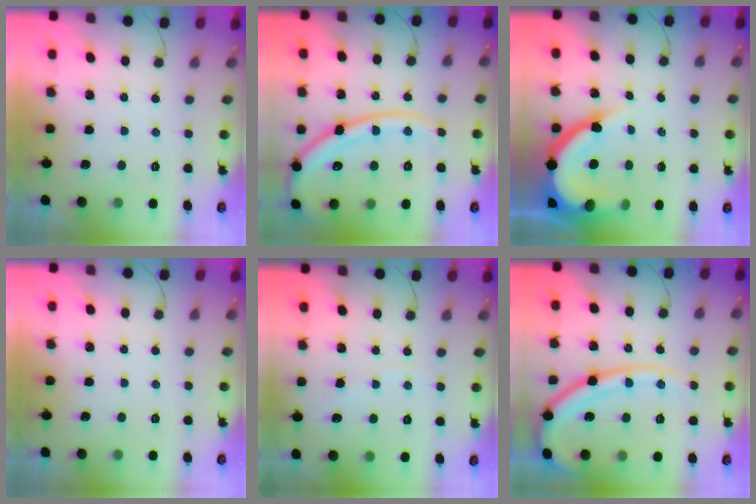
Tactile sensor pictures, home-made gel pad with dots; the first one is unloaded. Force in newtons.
{"total": 18.4, "press": 18.2, "slide": 2.3}
{"total": 14.3, "press": 14.3, "slide": 1.3}
{"total": 0.0}
{"total": 1.5, "press": 1.4, "slide": 0.3}
{"total": 15.7, "press": 15.6, "slide": 1.6}